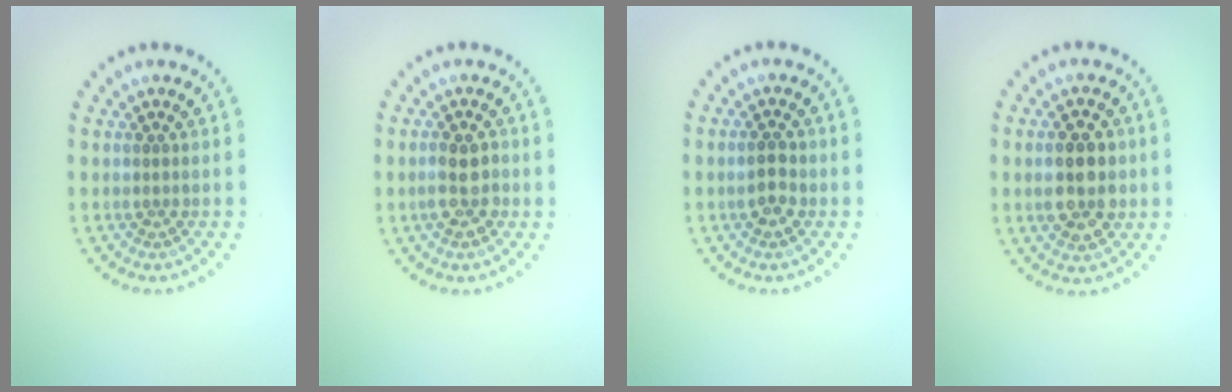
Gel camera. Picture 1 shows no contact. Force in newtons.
{"total": 2.8, "press": 2.7, "slide": 0.5}
{"total": 1.9, "press": 1.9, "slide": 0.2}
{"total": 4.8, "press": 4.8, "slide": 0.2}